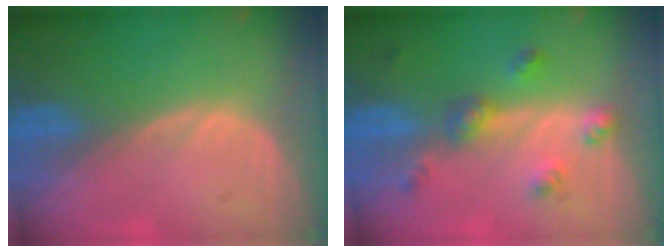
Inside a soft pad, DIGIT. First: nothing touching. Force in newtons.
{"total": 4.8, "press": 4.6, "slide": 1.5}